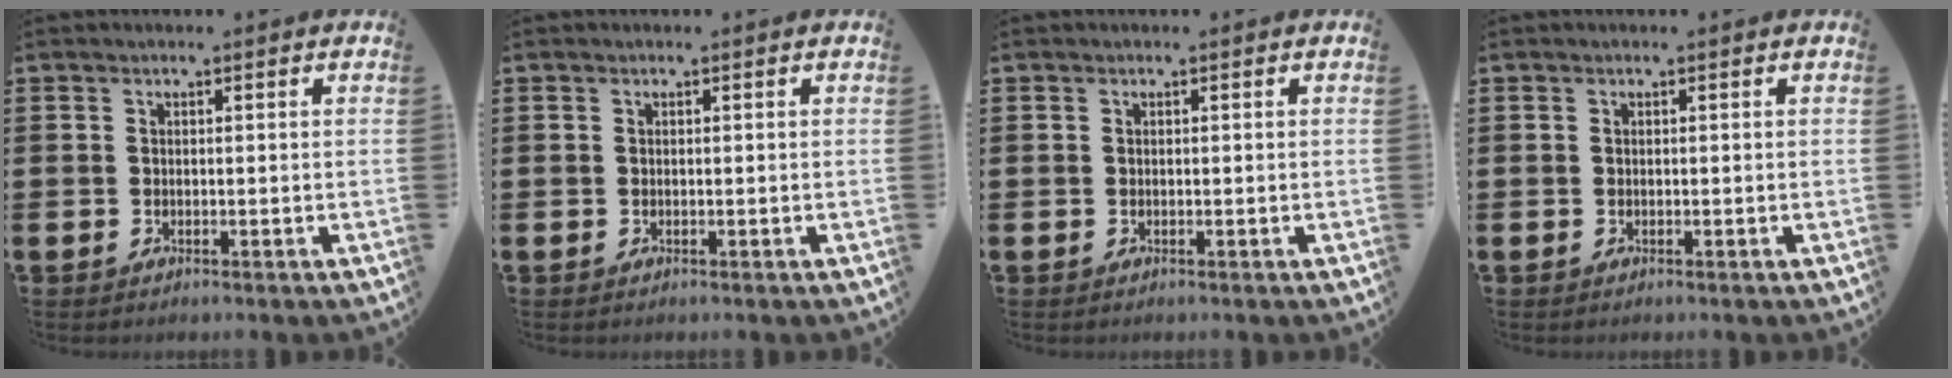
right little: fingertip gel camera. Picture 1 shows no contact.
{"total": 0.0}
{"total": 0.0}
{"total": 0.0}